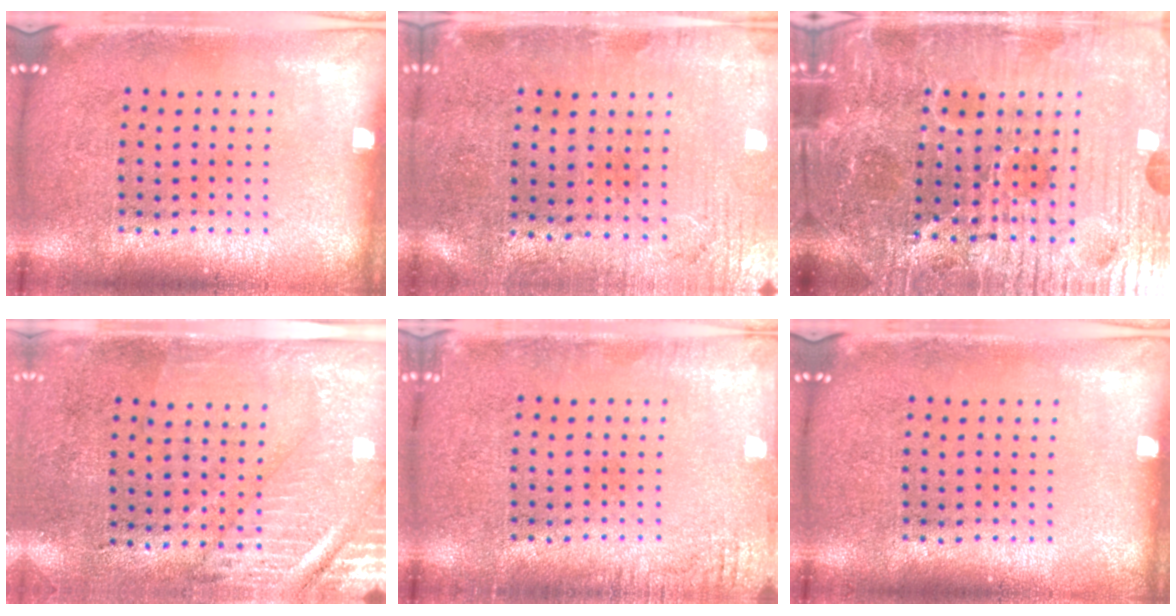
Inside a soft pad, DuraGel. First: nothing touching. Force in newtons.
{"total": 0.5, "press": 0.2, "slide": 0.5}
{"total": 6.1, "press": 5.8, "slide": 2.0}
{"total": 2.9, "press": 2.5, "slide": 1.5}
{"total": 1.5, "press": 1.5, "slide": 0.3}
{"total": 0.0}